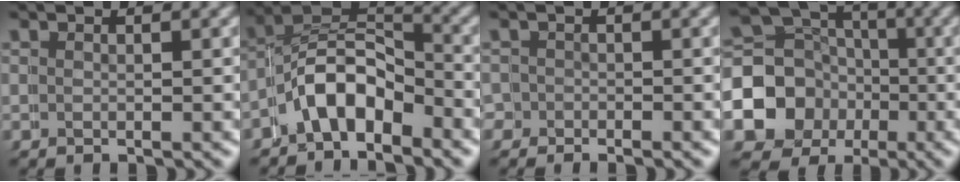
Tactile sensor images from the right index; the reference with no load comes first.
{"total": 5.8, "force": [-2.4, 4.3, 3.0], "torque": [-0.062, -0.021, -0.048]}
{"total": 2.2, "force": [-0.8, 2.1, 0.1], "torque": [-0.018, -0.008, -0.019]}
{"total": 13.8, "force": [-3.1, 12.9, 3.6], "torque": [-0.080, -0.057, -0.058]}